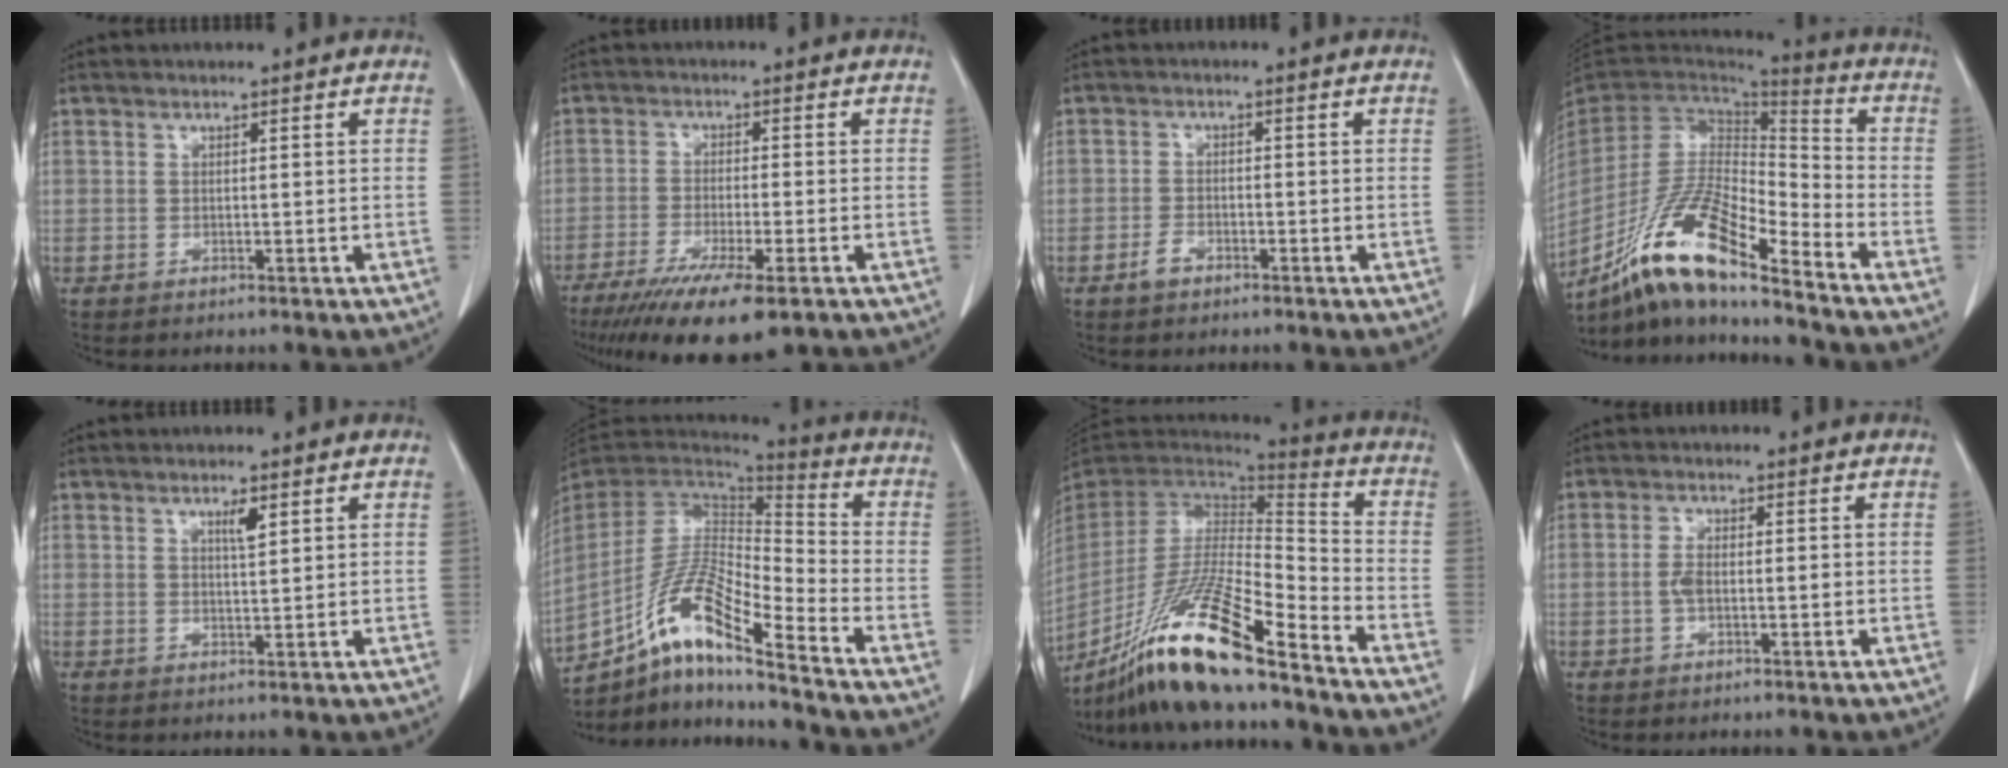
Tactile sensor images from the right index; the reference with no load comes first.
{"total": 12.2, "force": [-8.0, 1.7, 9.1], "torque": [-0.152, -0.031, -0.125]}
{"total": 2.1, "force": [-1.3, 1.2, 1.0], "torque": [-0.020, 0.005, -0.020]}
{"total": 17.1, "force": [-12.4, 2.4, 11.6], "torque": [-0.220, -0.002, -0.225]}
{"total": 2.0, "force": [1.1, 0.2, 1.7], "torque": [-0.032, -0.003, 0.020]}
{"total": 15.3, "force": [-10.0, 1.3, 11.5], "torque": [-0.223, 0.006, -0.178]}
{"total": 20.8, "force": [-15.2, 1.3, 14.2], "torque": [-0.285, -0.037, -0.280]}
{"total": 2.7, "force": [-0.4, 1.0, 2.5], "torque": [-0.055, 0.004, -0.008]}